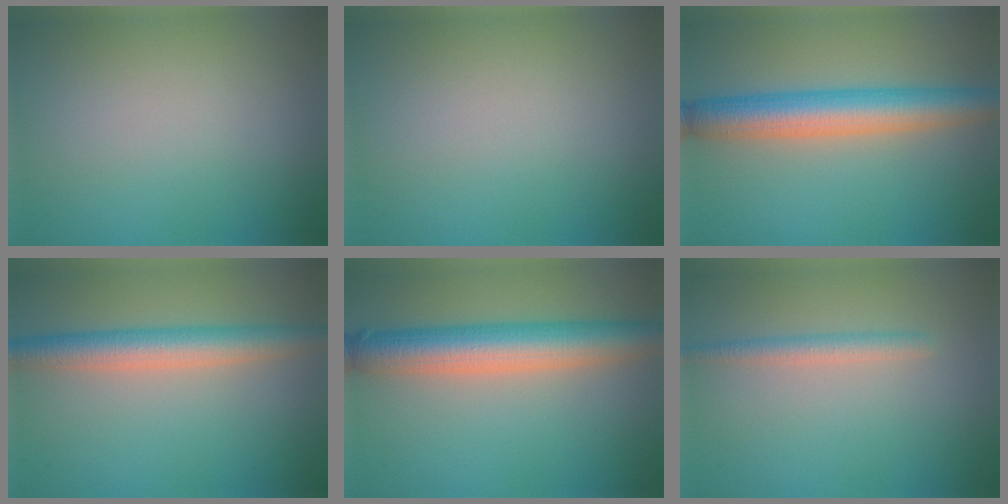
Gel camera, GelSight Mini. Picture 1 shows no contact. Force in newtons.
{"total": 0.0}
{"total": 6.5, "press": 6.5, "slide": 0.2}
{"total": 4.8, "press": 4.8, "slide": 0.2}
{"total": 7.1, "press": 7.1, "slide": 0.3}
{"total": 1.8, "press": 1.8, "slide": 0.1}